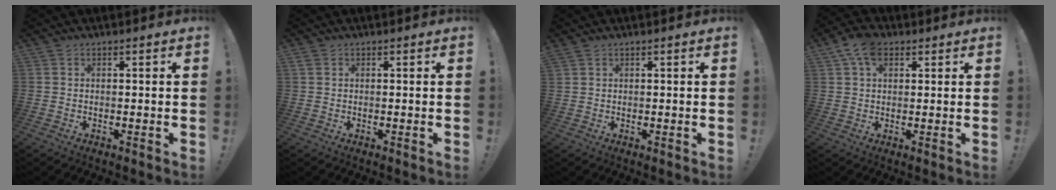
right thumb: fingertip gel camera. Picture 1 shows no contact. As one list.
[{"total": 1.0, "force": [0.5, 0.8, 0.3], "torque": [-0.007, 0.002, 0.010]}, {"total": 0.8, "force": [0.6, 0.5, 0.2], "torque": [-0.003, 0.001, 0.011]}, {"total": 7.7, "force": [3.4, 4.7, 5.0], "torque": [-0.084, 0.000, 0.066]}]